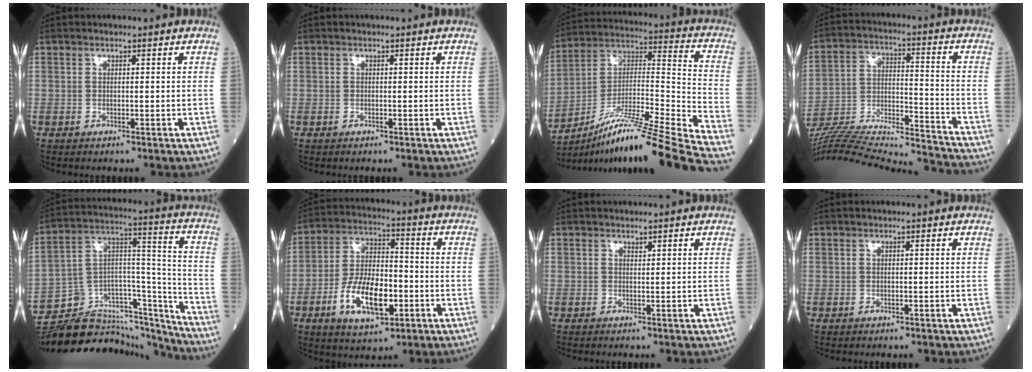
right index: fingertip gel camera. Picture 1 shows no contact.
{"total": 0.0}
{"total": 23.9, "force": [-18.9, -1.7, 14.6], "torque": [-0.204, 0.001, -0.327]}
{"total": 27.0, "force": [-25.2, 1.3, 9.8], "torque": [-0.183, -0.018, -0.389]}
{"total": 25.2, "force": [-24.0, 5.2, 6.0], "torque": [-0.102, 0.041, -0.370]}
{"total": 12.1, "force": [-4.1, 5.1, 10.2], "torque": [-0.204, 0.005, -0.068]}
{"total": 0.5, "force": [0.5, 0.1, 0.1], "torque": [-0.009, 0.001, 0.009]}
{"total": 0.0}